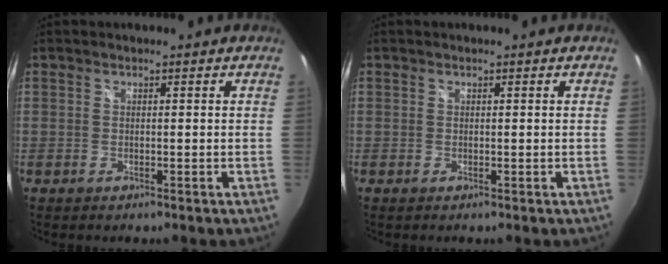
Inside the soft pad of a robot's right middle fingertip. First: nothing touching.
{"total": 0.0}